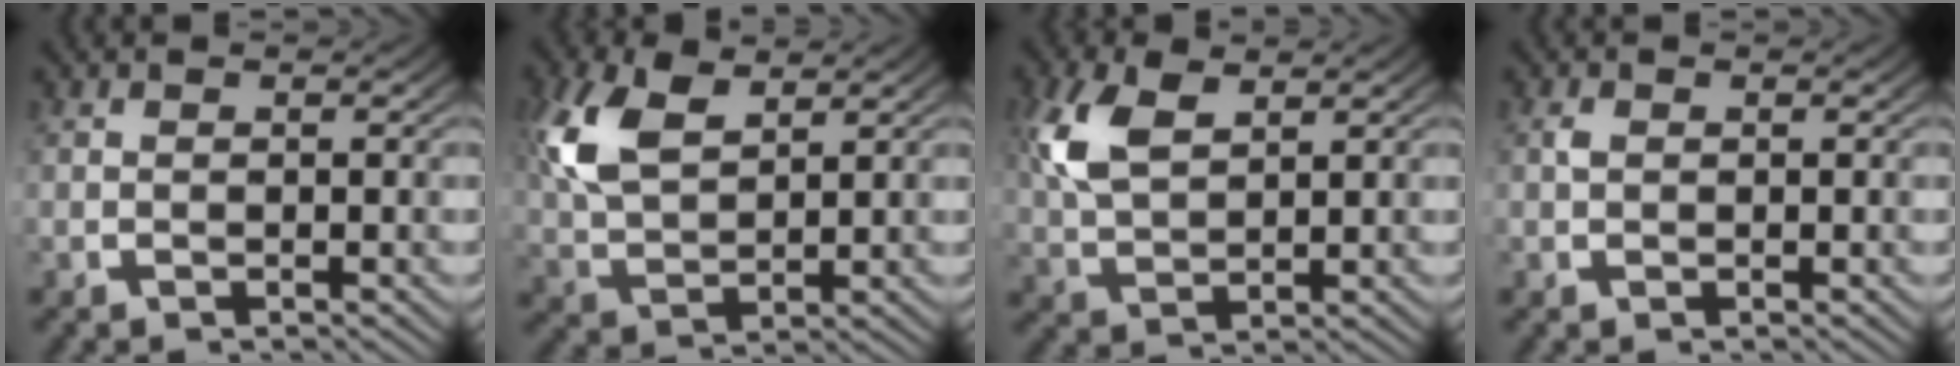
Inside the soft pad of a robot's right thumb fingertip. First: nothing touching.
{"total": 6.3, "force": [2.7, 3.7, 4.3], "torque": [-0.108, -0.009, 0.066]}
{"total": 5.1, "force": [2.4, 2.8, 3.5], "torque": [-0.083, -0.003, 0.058]}
{"total": 0.5, "force": [0.2, 0.4, 0.3], "torque": [-0.012, -0.003, 0.006]}